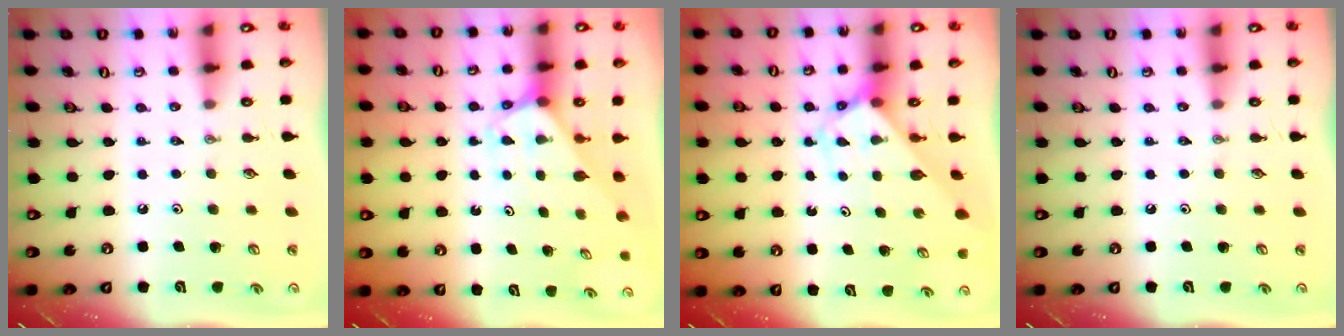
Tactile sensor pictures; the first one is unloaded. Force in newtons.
{"total": 2.3, "press": 2.3, "slide": 0.2}
{"total": 2.8, "press": 2.8, "slide": 0.1}
{"total": 0.0}